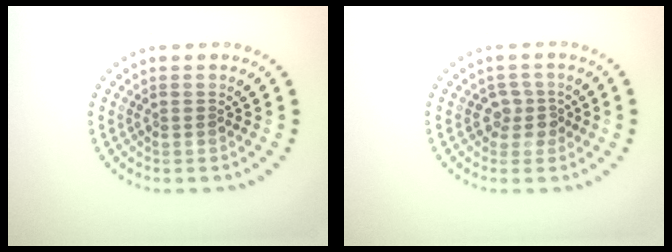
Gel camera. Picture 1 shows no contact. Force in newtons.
{"total": 2.0, "press": 1.6, "slide": 1.2}